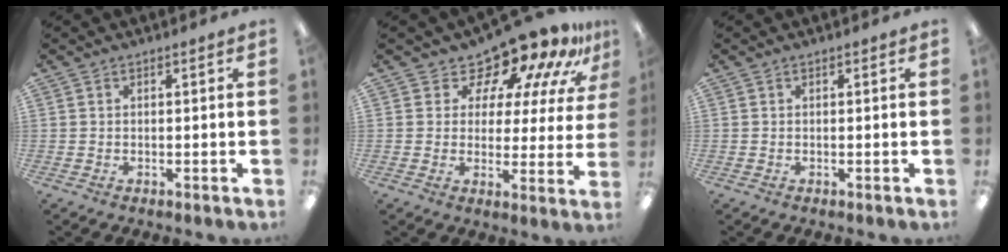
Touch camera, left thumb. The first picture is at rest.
{"total": 12.6, "force": [10.7, 4.6, 4.8], "torque": [-0.090, -0.083, 0.182]}
{"total": 0.0}